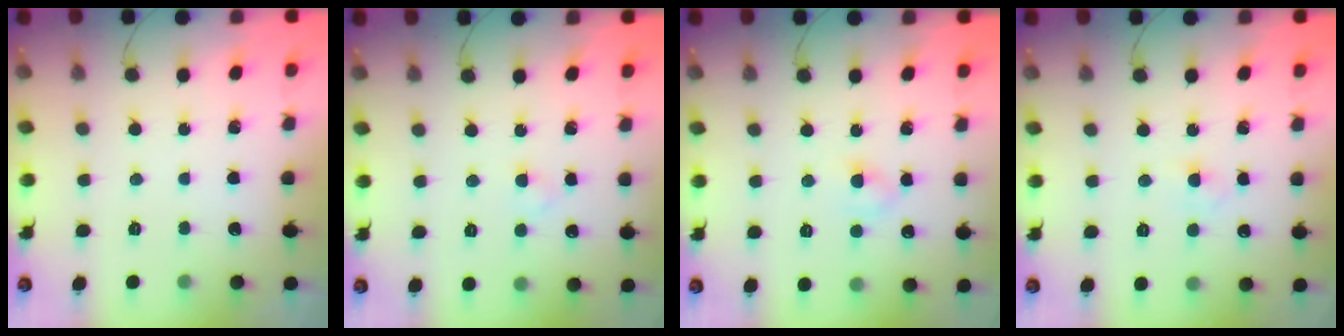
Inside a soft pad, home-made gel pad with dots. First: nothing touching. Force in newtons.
{"total": 1.5, "press": 1.3, "slide": 0.8}
{"total": 3.1, "press": 2.9, "slide": 1.1}
{"total": 1.9, "press": 1.8, "slide": 0.8}